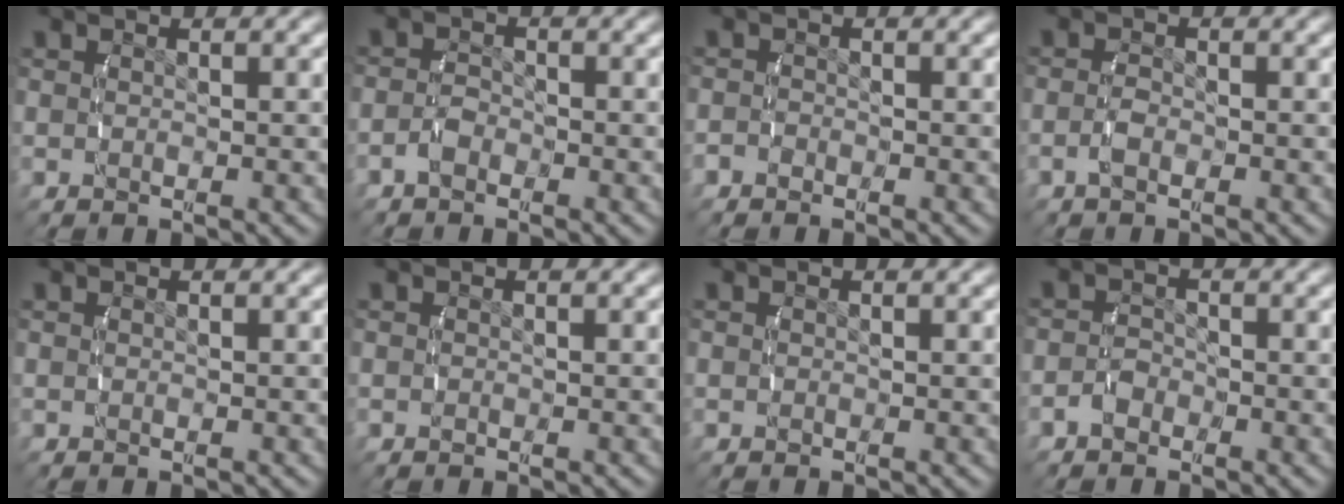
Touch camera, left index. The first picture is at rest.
{"total": 1.5, "force": [-1.2, 0.8, 0.6], "torque": [-0.013, -0.005, -0.021]}
{"total": 1.0, "force": [-0.9, 0.5, -0.1], "torque": [-0.003, -0.006, -0.017]}
{"total": 1.4, "force": [-0.9, 0.6, 0.8], "torque": [-0.024, -0.005, -0.017]}
{"total": 0.0}
{"total": 0.0}
{"total": 0.0}
{"total": 1.6, "force": [-1.3, 0.9, 0.3], "torque": [-0.005, -0.005, -0.023]}